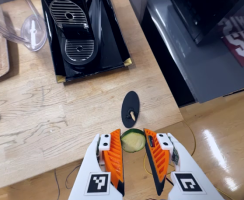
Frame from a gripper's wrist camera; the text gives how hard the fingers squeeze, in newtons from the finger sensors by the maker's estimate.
{"total": 7.3, "left": 7.4, "right": 7.3}